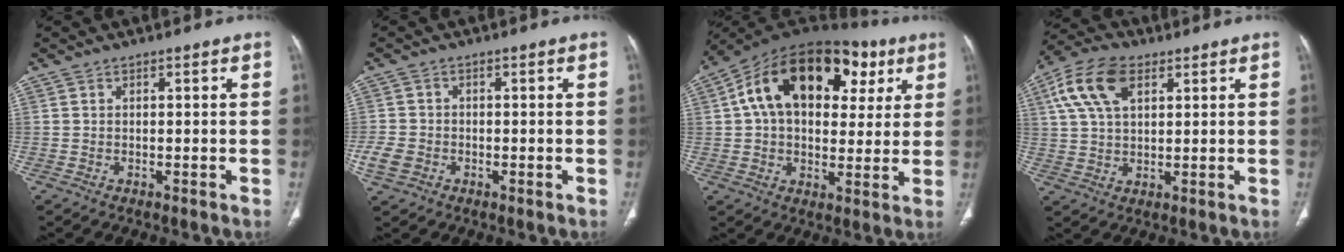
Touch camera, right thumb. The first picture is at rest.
{"total": 4.2, "force": [-1.5, 3.4, 2.0], "torque": [-0.042, 0.013, -0.025]}
{"total": 24.4, "force": [8.3, 15.0, 17.3], "torque": [-0.253, 0.035, 0.125]}
{"total": 11.5, "force": [4.6, 6.5, 8.3], "torque": [-0.164, 0.009, 0.085]}